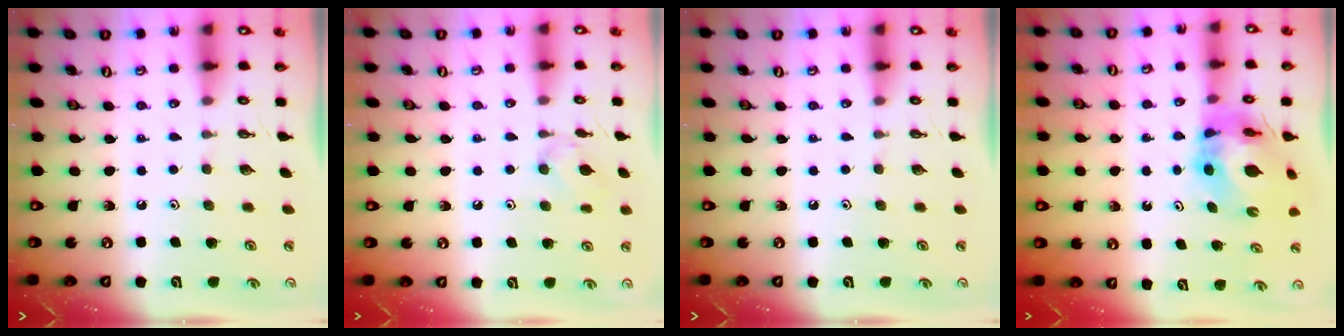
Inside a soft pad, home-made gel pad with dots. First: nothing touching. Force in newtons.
{"total": 6.2, "press": 6.1, "slide": 0.9}
{"total": 0.0}
{"total": 10.3, "press": 10.2, "slide": 1.4}